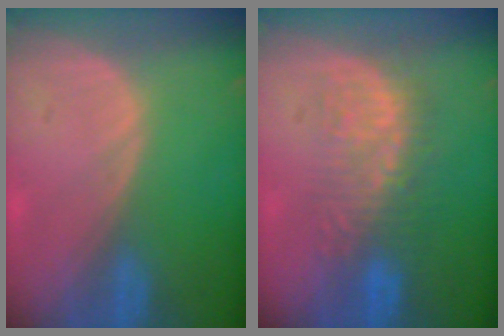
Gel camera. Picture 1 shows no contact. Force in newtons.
{"total": 6.8, "press": 6.7, "slide": 1.4}